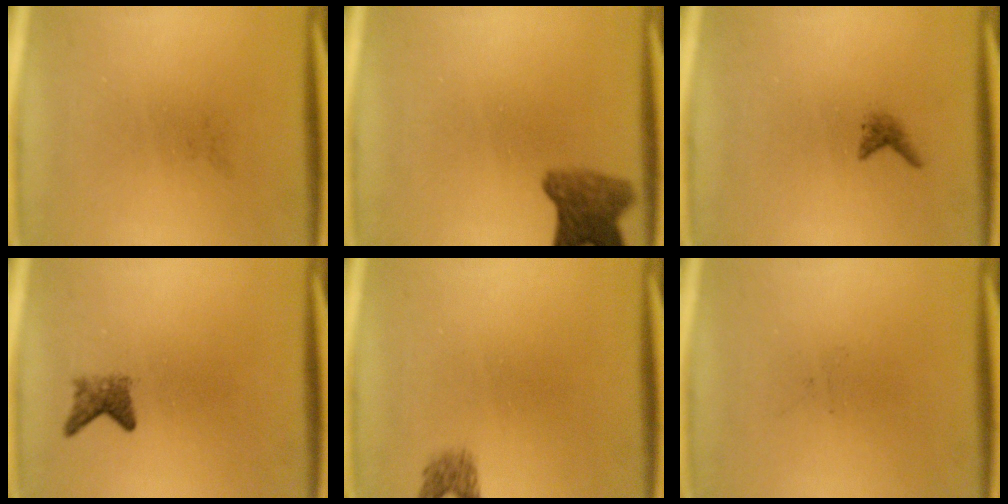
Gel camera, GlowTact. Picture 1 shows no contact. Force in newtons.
{"total": 5.6}
{"total": 1.0}
{"total": 2.1}
{"total": 1.6}
{"total": 0.0}